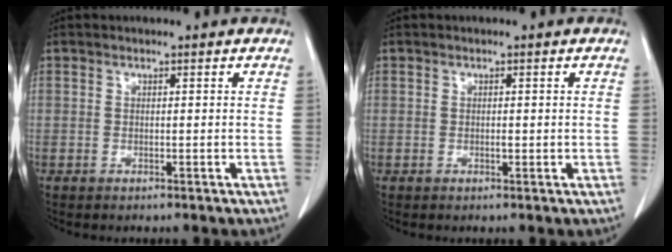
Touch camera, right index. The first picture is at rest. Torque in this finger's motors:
{"motor_torque": [-0.45, 0.61, -0.16, -0.01]}